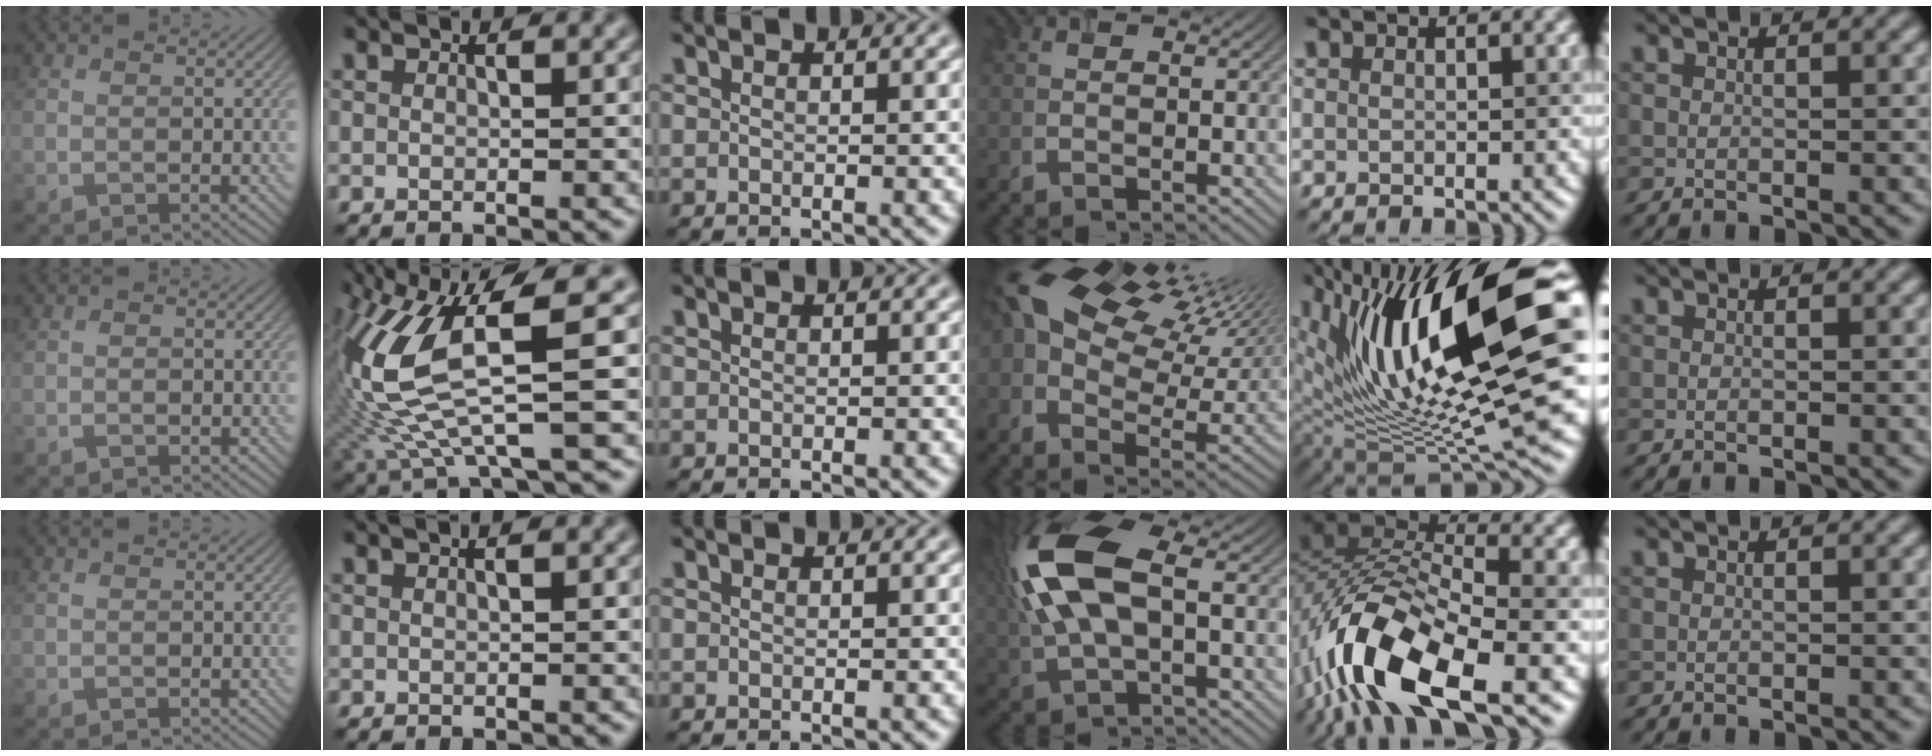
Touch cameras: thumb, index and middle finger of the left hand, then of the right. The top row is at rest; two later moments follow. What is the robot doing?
{"motion": "extract", "object": "airpods case & airpods"}